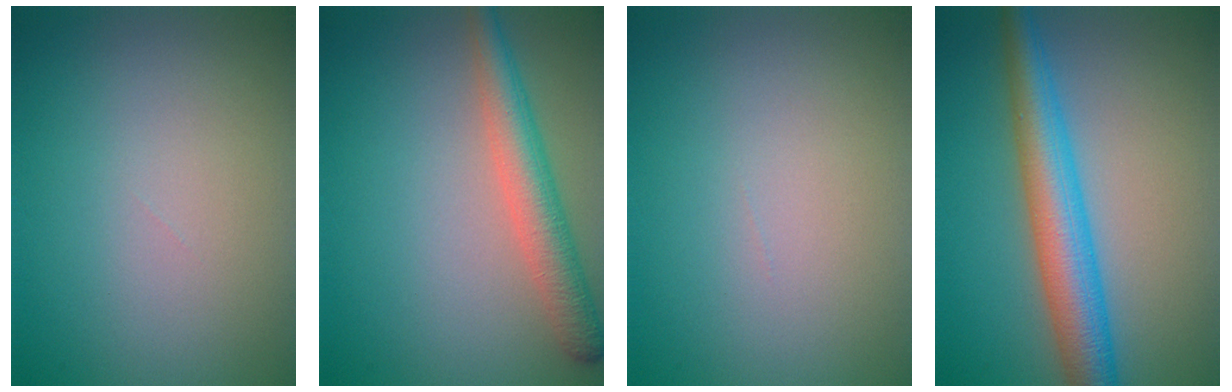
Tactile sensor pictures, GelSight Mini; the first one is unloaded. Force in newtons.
{"total": 4.3, "press": 4.3, "slide": 0.2}
{"total": 0.0}
{"total": 6.3, "press": 6.3, "slide": 0.1}